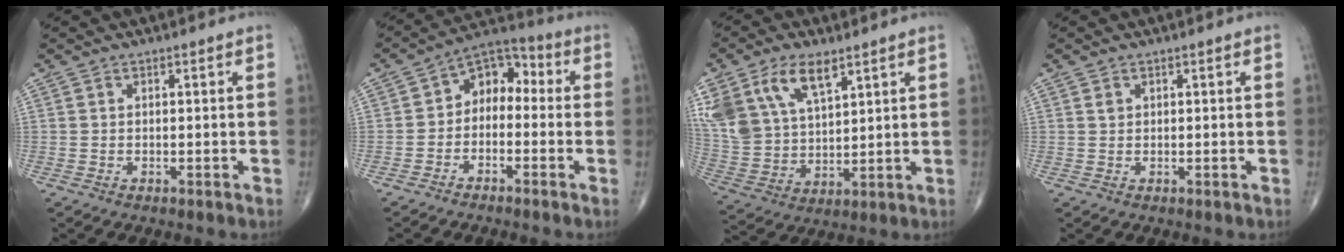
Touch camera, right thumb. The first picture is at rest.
{"total": 8.0, "force": [-0.9, 5.7, 5.6], "torque": [-0.053, 0.042, -0.037]}
{"total": 17.8, "force": [9.5, 10.0, 11.3], "torque": [-0.233, -0.017, 0.191]}
{"total": 0.9, "force": [0.4, 0.7, 0.3], "torque": [0.000, -0.002, 0.007]}